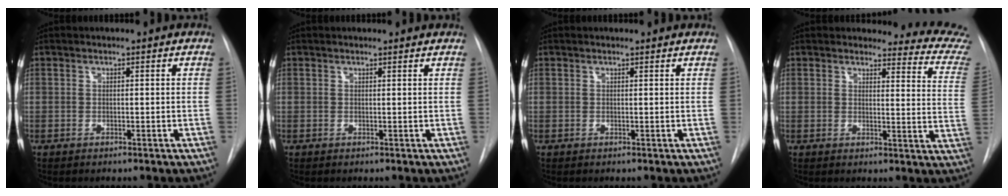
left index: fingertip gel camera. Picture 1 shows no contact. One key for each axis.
{"total": 1.9, "fx": 1.8, "fy": 0.3, "fz": 0.3, "tx": -0.013, "ty": 0.010, "tz": 0.018}
{"total": 1.3, "fx": 1.3, "fy": 0.1, "fz": 0.2, "tx": -0.011, "ty": 0.010, "tz": 0.015}
{"total": 12.6, "fx": 12.6, "fy": 0.8, "fz": 0.6, "tx": 0.028, "ty": -0.121, "tz": 0.098}